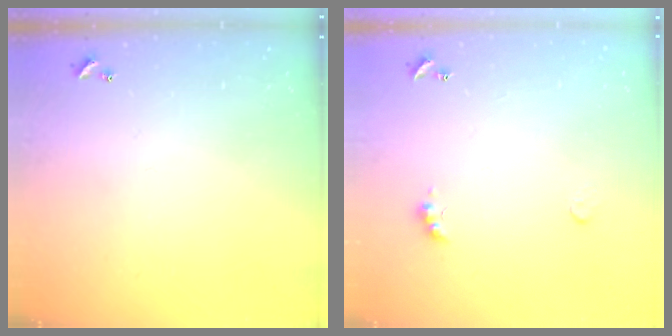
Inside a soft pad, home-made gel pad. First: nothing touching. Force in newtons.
{"total": 3.6, "press": 3.6, "slide": 0.6}